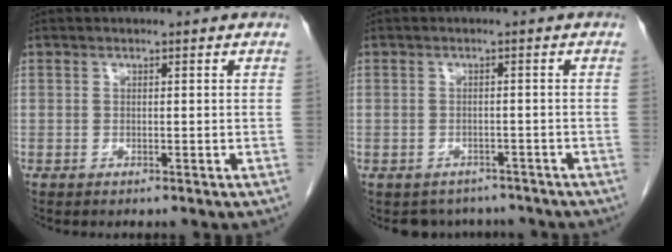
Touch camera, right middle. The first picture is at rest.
{"total": 5.0, "force": [-4.3, 2.4, 0.0], "torque": [0.007, 0.008, -0.053]}